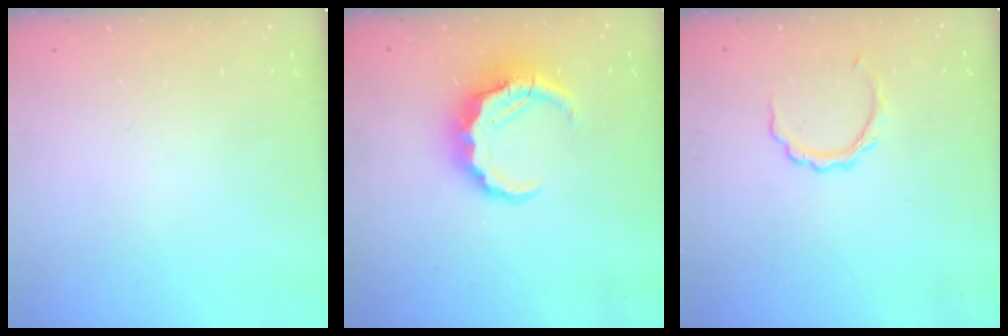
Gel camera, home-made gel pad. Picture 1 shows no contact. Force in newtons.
{"total": 6.9, "press": 6.8, "slide": 1.3}
{"total": 4.9, "press": 4.9, "slide": 0.5}